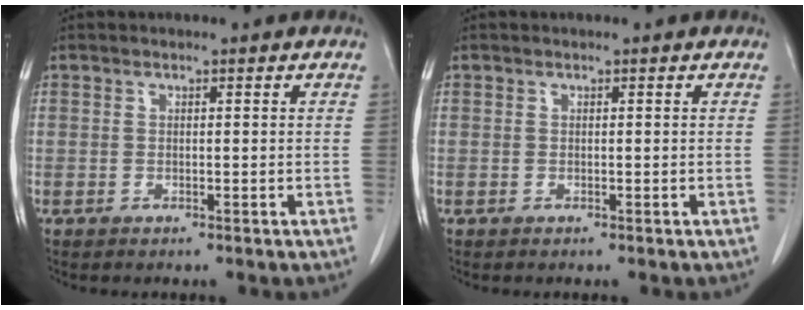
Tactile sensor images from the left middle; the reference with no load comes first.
{"total": 0.0}